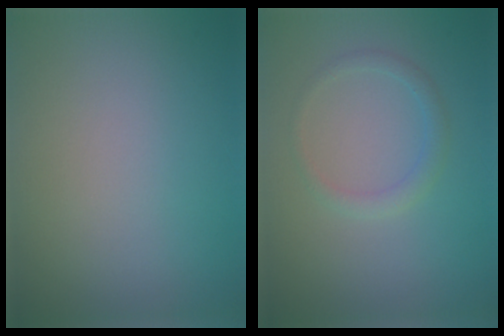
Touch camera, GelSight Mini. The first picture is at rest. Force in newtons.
{"total": 1.4, "press": 1.4, "slide": 0.1}